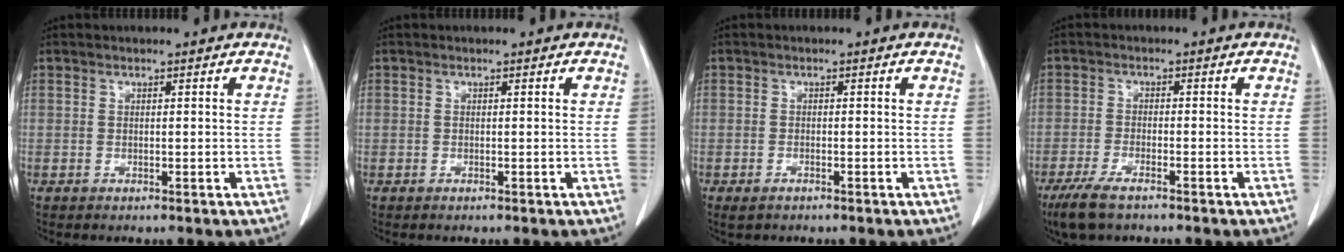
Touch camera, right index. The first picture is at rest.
{"total": 0.0}
{"total": 1.3, "force": [-0.8, 0.6, 0.8], "torque": [-0.017, -0.002, -0.006]}
{"total": 5.3, "force": [-3.8, 1.1, 3.6], "torque": [-0.080, -0.012, -0.063]}